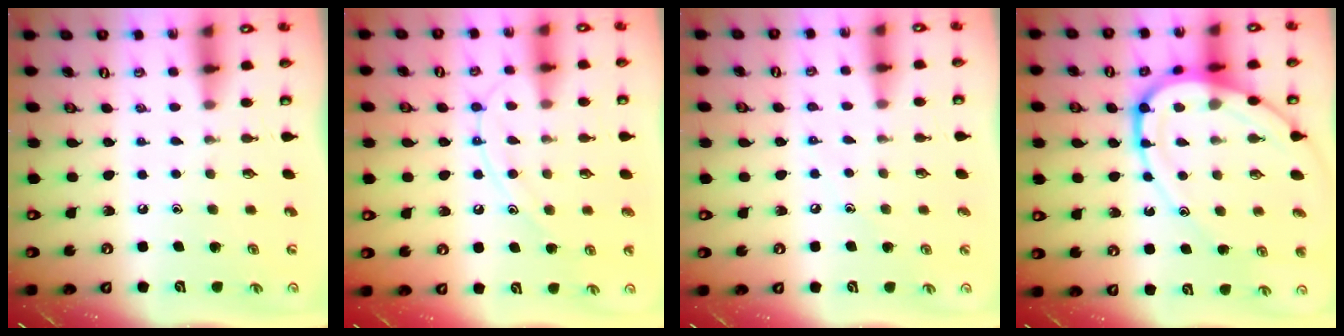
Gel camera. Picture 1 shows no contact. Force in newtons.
{"total": 11.6, "press": 11.6, "slide": 1.0}
{"total": 3.4, "press": 3.3, "slide": 0.4}
{"total": 15.0, "press": 14.9, "slide": 1.6}